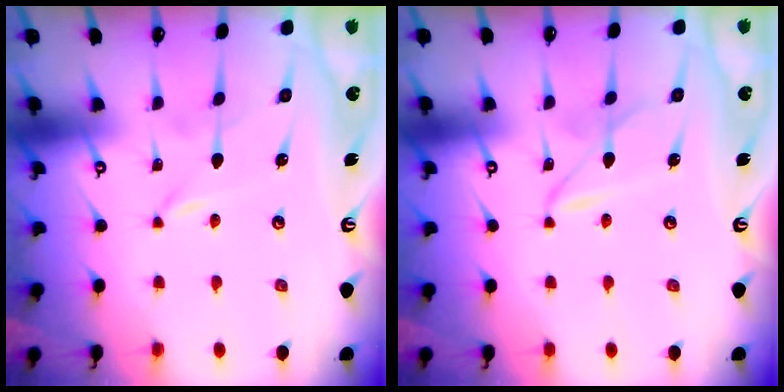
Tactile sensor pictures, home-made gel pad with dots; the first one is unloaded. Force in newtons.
{"total": 3.5, "press": 3.5, "slide": 0.3}